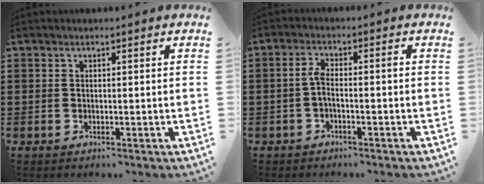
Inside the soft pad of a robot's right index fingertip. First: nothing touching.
{"total": 2.9, "force": [-0.7, 0.7, 2.8], "torque": [-0.059, 0.003, -0.018]}